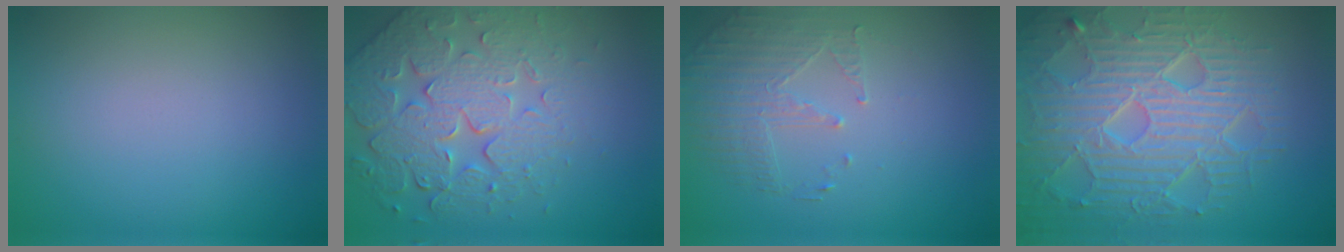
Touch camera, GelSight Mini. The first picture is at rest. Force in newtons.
{"total": 6.6, "press": 5.5, "slide": 3.6}
{"total": 1.9, "press": 1.5, "slide": 1.2}
{"total": 8.8, "press": 6.3, "slide": 6.2}